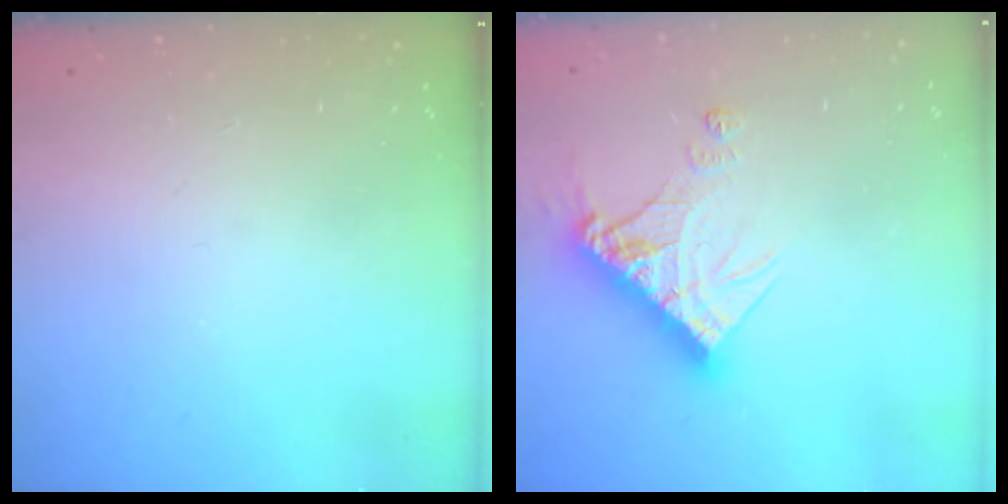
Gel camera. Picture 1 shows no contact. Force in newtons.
{"total": 13.9, "press": 13.8, "slide": 1.5}